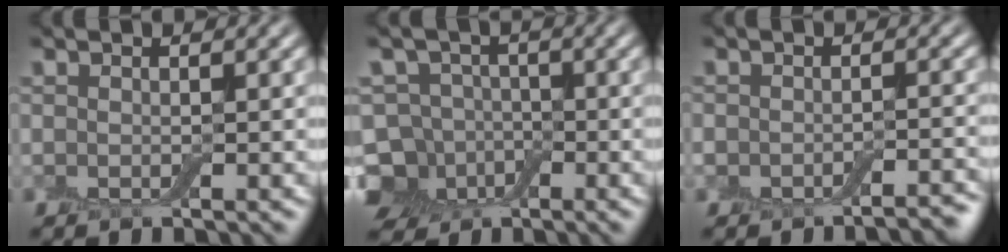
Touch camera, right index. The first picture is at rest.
{"total": 7.3, "force": [-3.7, 5.6, 2.8], "torque": [-0.035, 0.000, -0.080]}
{"total": 3.2, "force": [-2.8, 1.0, 1.1], "torque": [-0.012, 0.000, -0.033]}